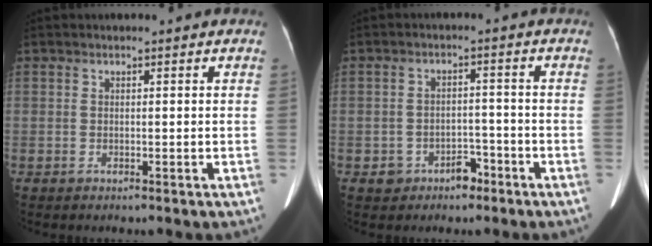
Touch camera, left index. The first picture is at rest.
{"total": 4.0, "force": [-2.6, 2.9, 0.8], "torque": [-0.003, 0.008, -0.031]}